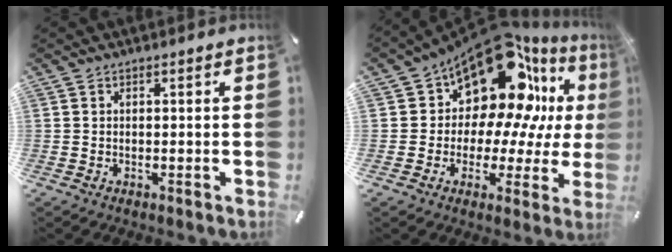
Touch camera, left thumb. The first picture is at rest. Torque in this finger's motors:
{"motor_torque": [2.45, 2.56, 1.62, -1.15, 0.20]}